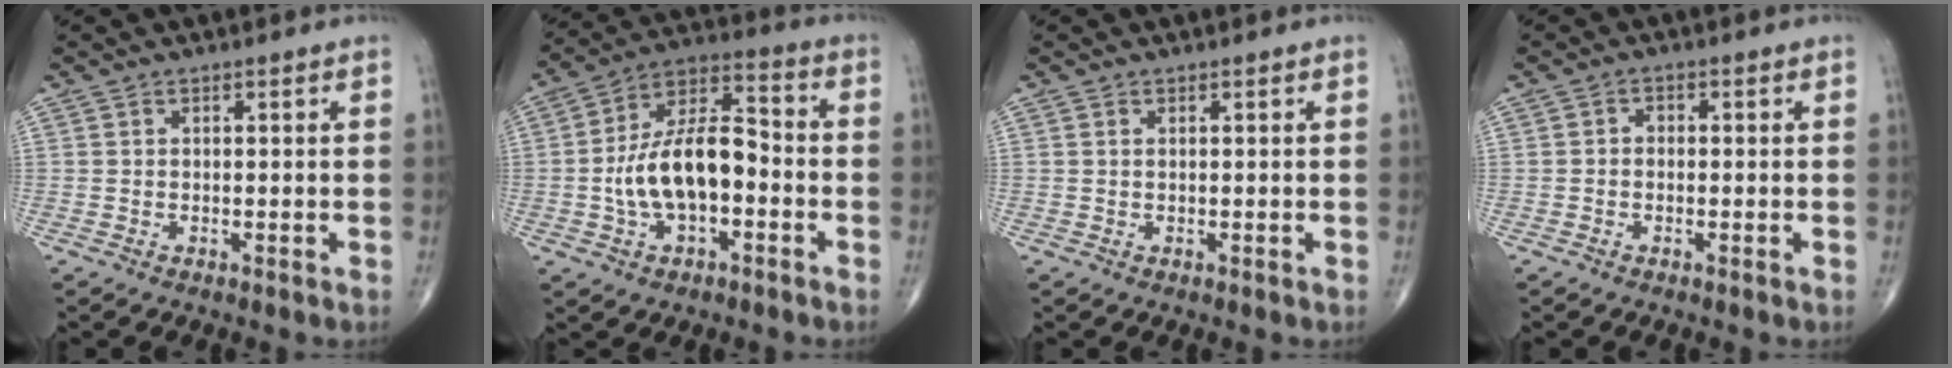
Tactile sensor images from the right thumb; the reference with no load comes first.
{"total": 14.7, "force": [-2.6, 7.7, 12.2], "torque": [-0.217, 0.043, -0.051]}
{"total": 0.0}
{"total": 1.4, "force": [-0.3, 1.1, 0.8], "torque": [-0.007, 0.005, -0.008]}